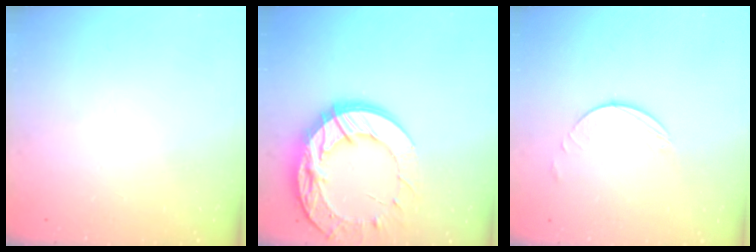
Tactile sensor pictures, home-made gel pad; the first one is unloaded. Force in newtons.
{"total": 21.2, "press": 21.1, "slide": 2.1}
{"total": 1.6, "press": 1.6, "slide": 0.2}